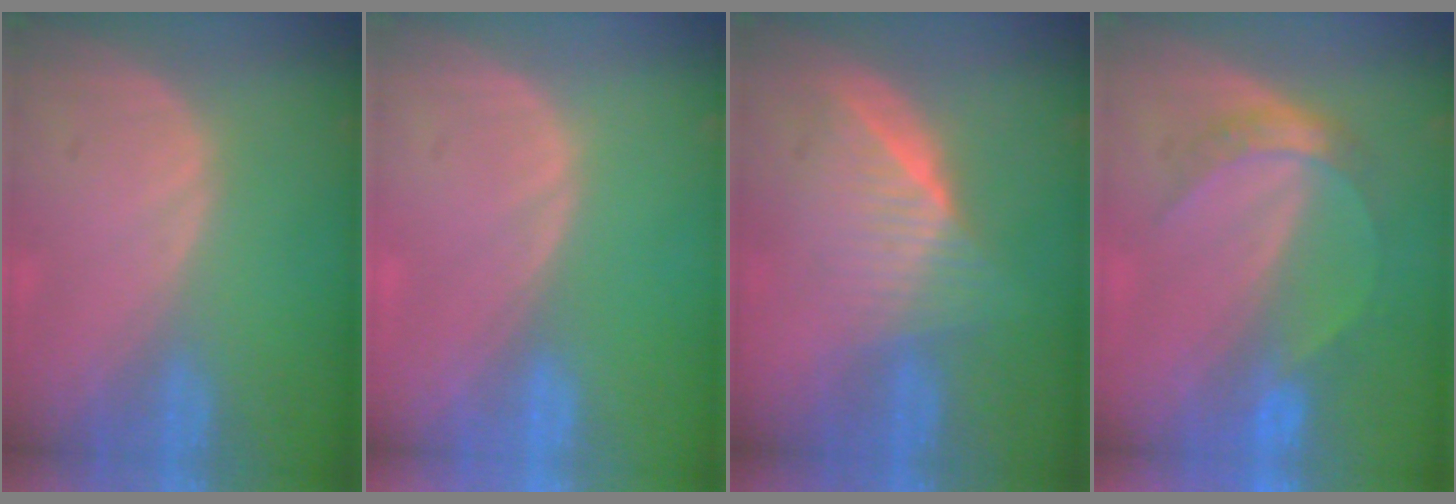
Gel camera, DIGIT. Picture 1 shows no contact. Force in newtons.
{"total": 0.0}
{"total": 6.5, "press": 5.9, "slide": 2.6}
{"total": 4.8, "press": 4.5, "slide": 1.6}